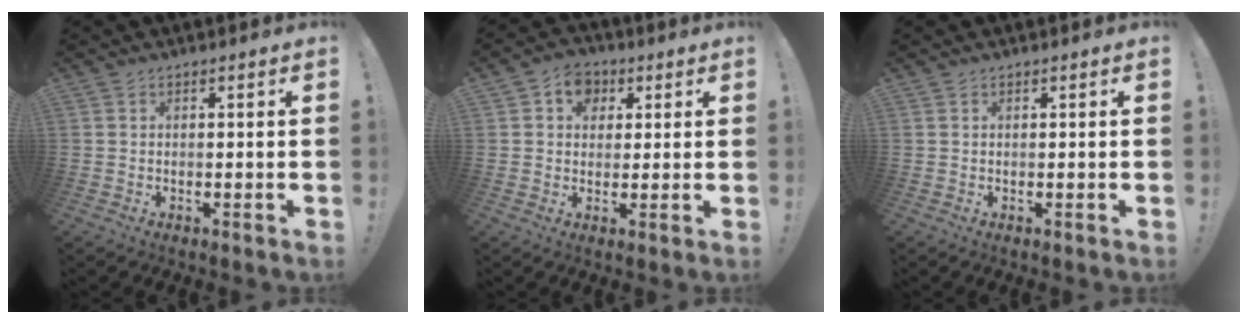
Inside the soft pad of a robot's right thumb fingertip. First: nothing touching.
{"total": 7.6, "force": [2.5, 6.6, 3.0], "torque": [-0.036, -0.006, 0.048]}
{"total": 0.0}